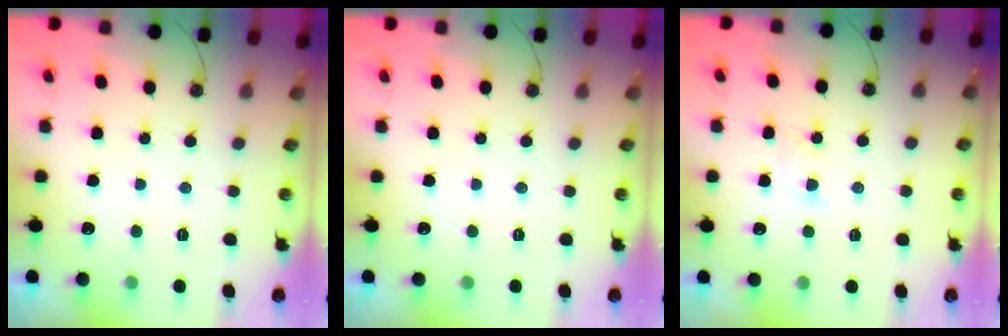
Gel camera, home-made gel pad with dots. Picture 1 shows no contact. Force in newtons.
{"total": 0.0}
{"total": 2.9, "press": 2.9, "slide": 0.6}